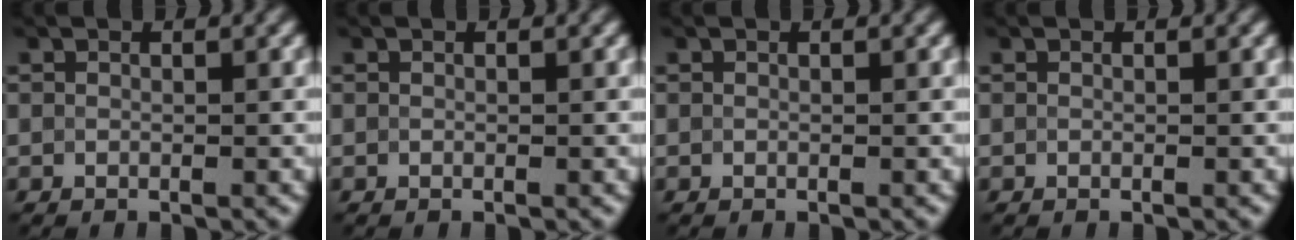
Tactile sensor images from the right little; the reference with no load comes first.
{"total": 0.0}
{"total": 0.0}
{"total": 0.0}